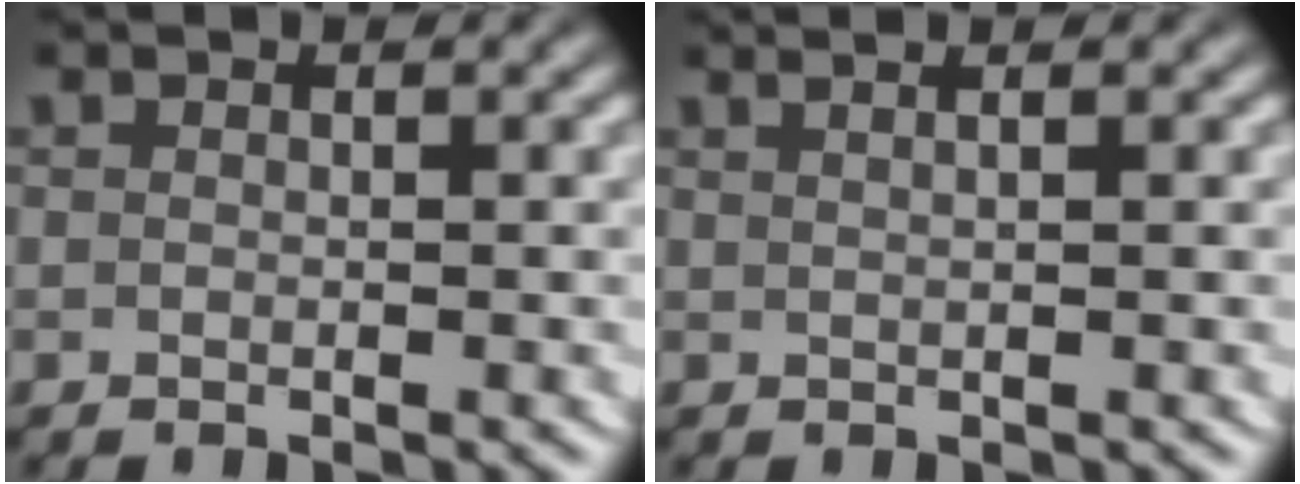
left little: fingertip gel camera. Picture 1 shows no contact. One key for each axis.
{"total": 2.9, "fx": 2.0, "fy": 0.5, "fz": 2.1, "tx": -0.021, "ty": 0.013, "tz": 0.029}